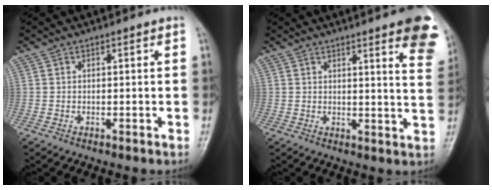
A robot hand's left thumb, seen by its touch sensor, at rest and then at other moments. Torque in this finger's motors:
{"motor_torque": [1.64, 0.95, 1.11, -1.00, 0.02]}